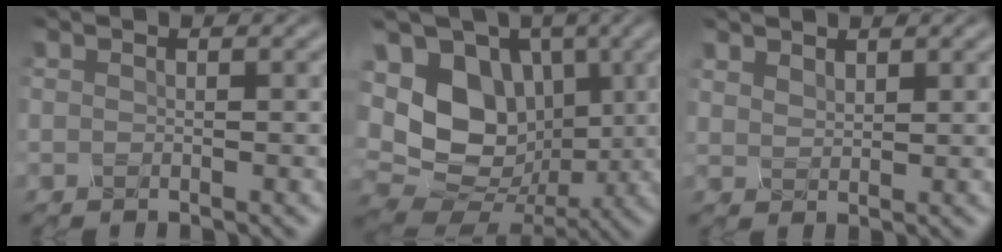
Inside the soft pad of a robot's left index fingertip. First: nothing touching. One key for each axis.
{"total": 9.7, "fx": 0.8, "fy": 7.6, "fz": 6.0, "tx": -0.124, "ty": -0.004, "tz": 0.016}
{"total": 1.2, "fx": 1.2, "fy": -0.1, "fz": -0.3, "tx": 0.000, "ty": 0.003, "tz": 0.038}